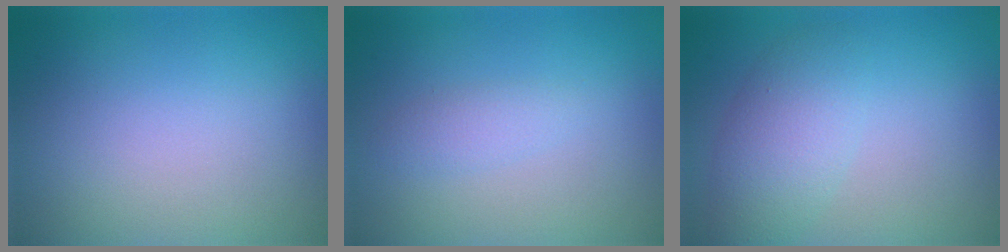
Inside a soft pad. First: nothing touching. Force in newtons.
{"total": 1.3, "press": 1.3, "slide": 0.1}
{"total": 3.9, "press": 3.9, "slide": 0.2}